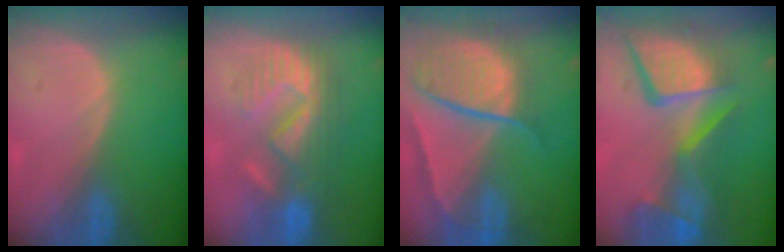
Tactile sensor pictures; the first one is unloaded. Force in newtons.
{"total": 8.7, "press": 8.6, "slide": 1.4}
{"total": 10.7, "press": 9.0, "slide": 5.8}
{"total": 14.0, "press": 11.3, "slide": 8.2}